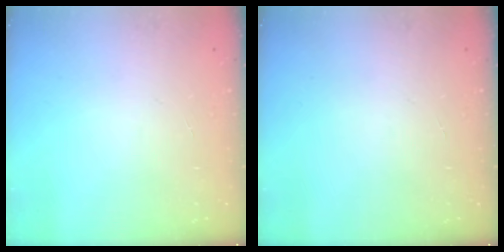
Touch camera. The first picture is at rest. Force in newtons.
{"total": 0.0}